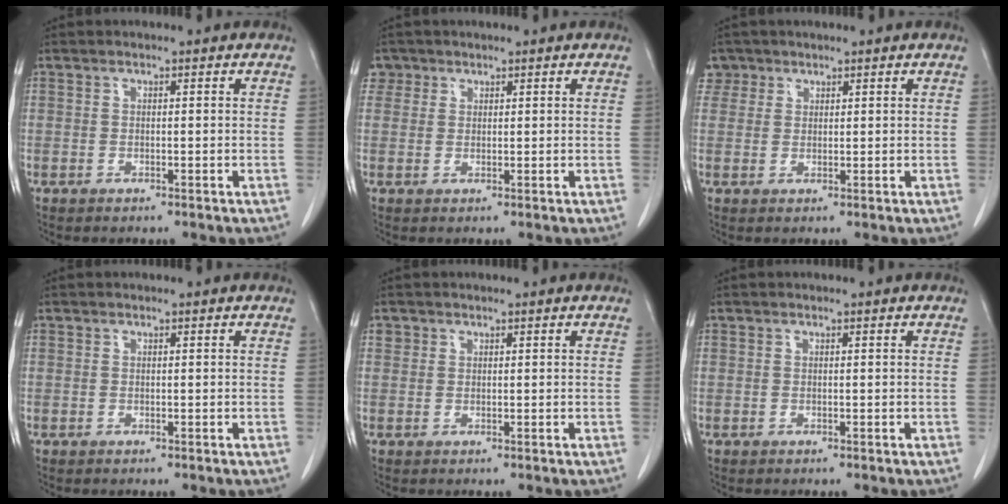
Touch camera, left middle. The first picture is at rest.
{"total": 2.3, "force": [1.3, 1.9, -0.1], "torque": [0.012, 0.009, 0.019]}
{"total": 2.7, "force": [1.7, 2.2, -0.2], "torque": [0.013, 0.008, 0.028]}
{"total": 0.0}
{"total": 0.9, "force": [0.5, 0.8, 0.0], "torque": [0.010, 0.003, 0.006]}
{"total": 0.0}